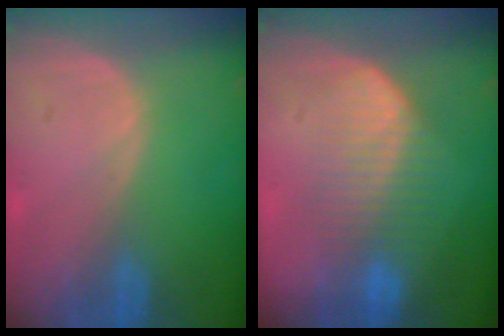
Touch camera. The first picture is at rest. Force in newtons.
{"total": 6.7, "press": 6.5, "slide": 1.4}